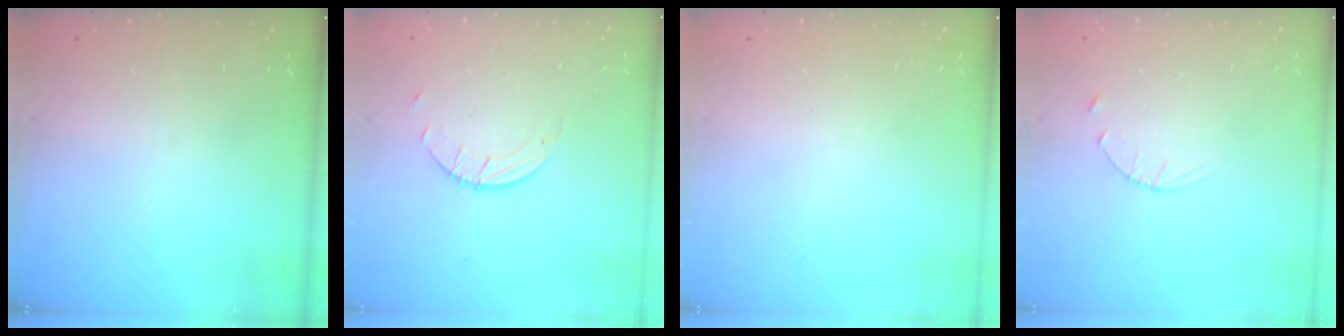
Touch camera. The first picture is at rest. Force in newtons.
{"total": 2.7, "press": 2.7, "slide": 0.3}
{"total": 0.0}
{"total": 3.0, "press": 2.9, "slide": 0.4}